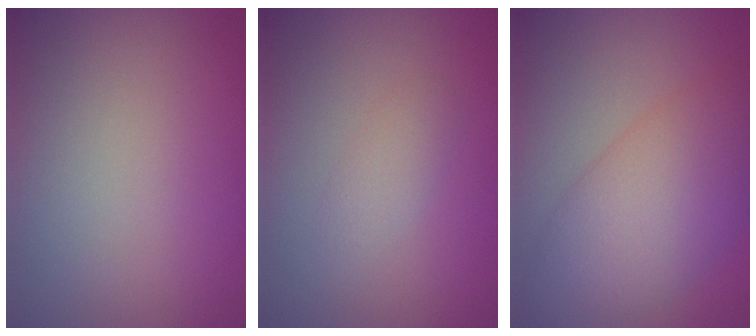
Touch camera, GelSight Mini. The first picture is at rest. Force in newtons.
{"total": 1.5, "press": 1.5, "slide": 0.1}
{"total": 8.1, "press": 8.1, "slide": 0.1}